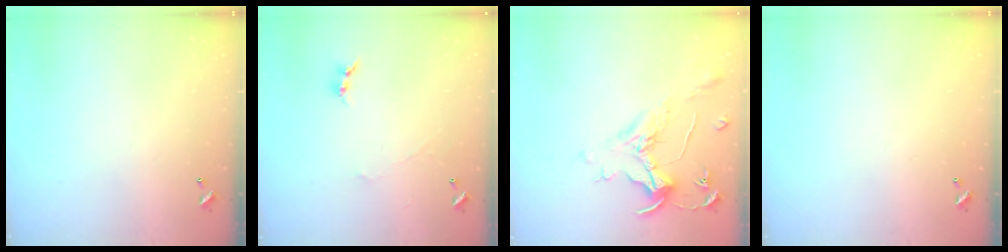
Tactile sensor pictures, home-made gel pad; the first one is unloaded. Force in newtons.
{"total": 1.5, "press": 1.4, "slide": 0.5}
{"total": 1.6, "press": 1.4, "slide": 0.7}
{"total": 0.0}